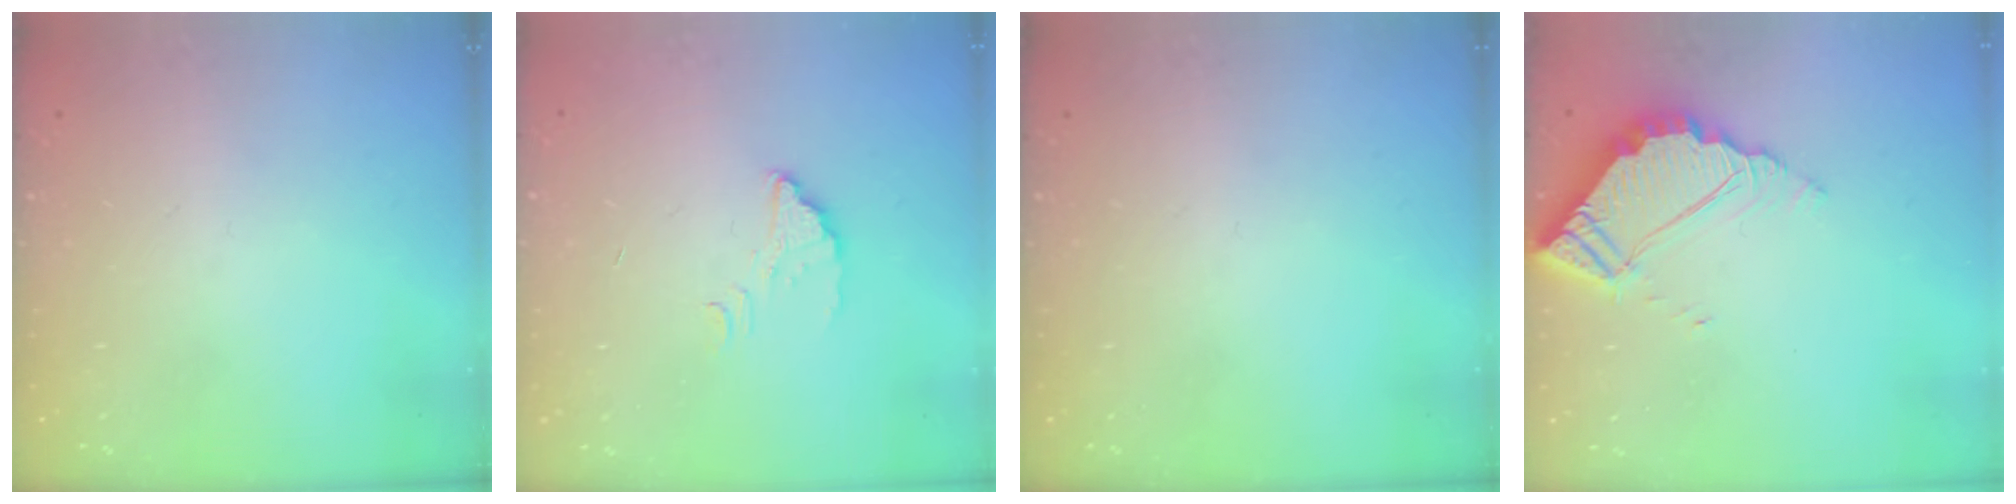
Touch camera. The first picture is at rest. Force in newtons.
{"total": 2.5, "press": 2.5, "slide": 0.2}
{"total": 0.0}
{"total": 5.1, "press": 5.1, "slide": 0.4}